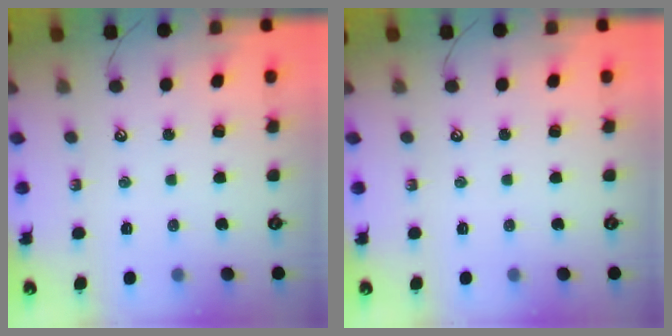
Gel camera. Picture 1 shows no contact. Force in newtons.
{"total": 0.0}